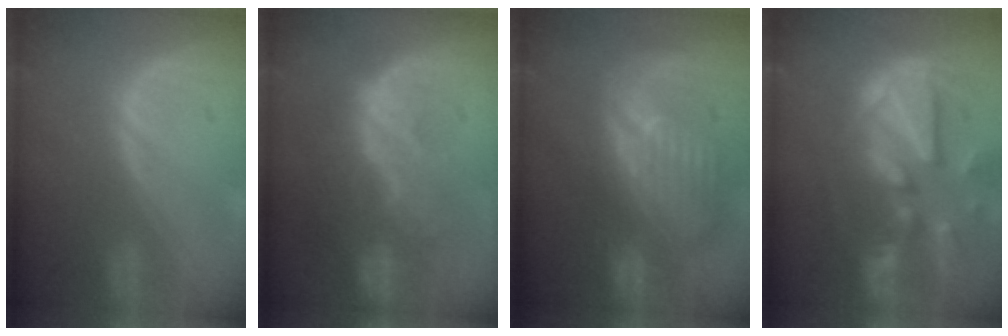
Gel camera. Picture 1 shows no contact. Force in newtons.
{"total": 10.9, "press": 9.4, "slide": 5.4}
{"total": 11.6, "press": 10.1, "slide": 5.8}
{"total": 12.7, "press": 11.1, "slide": 6.2}